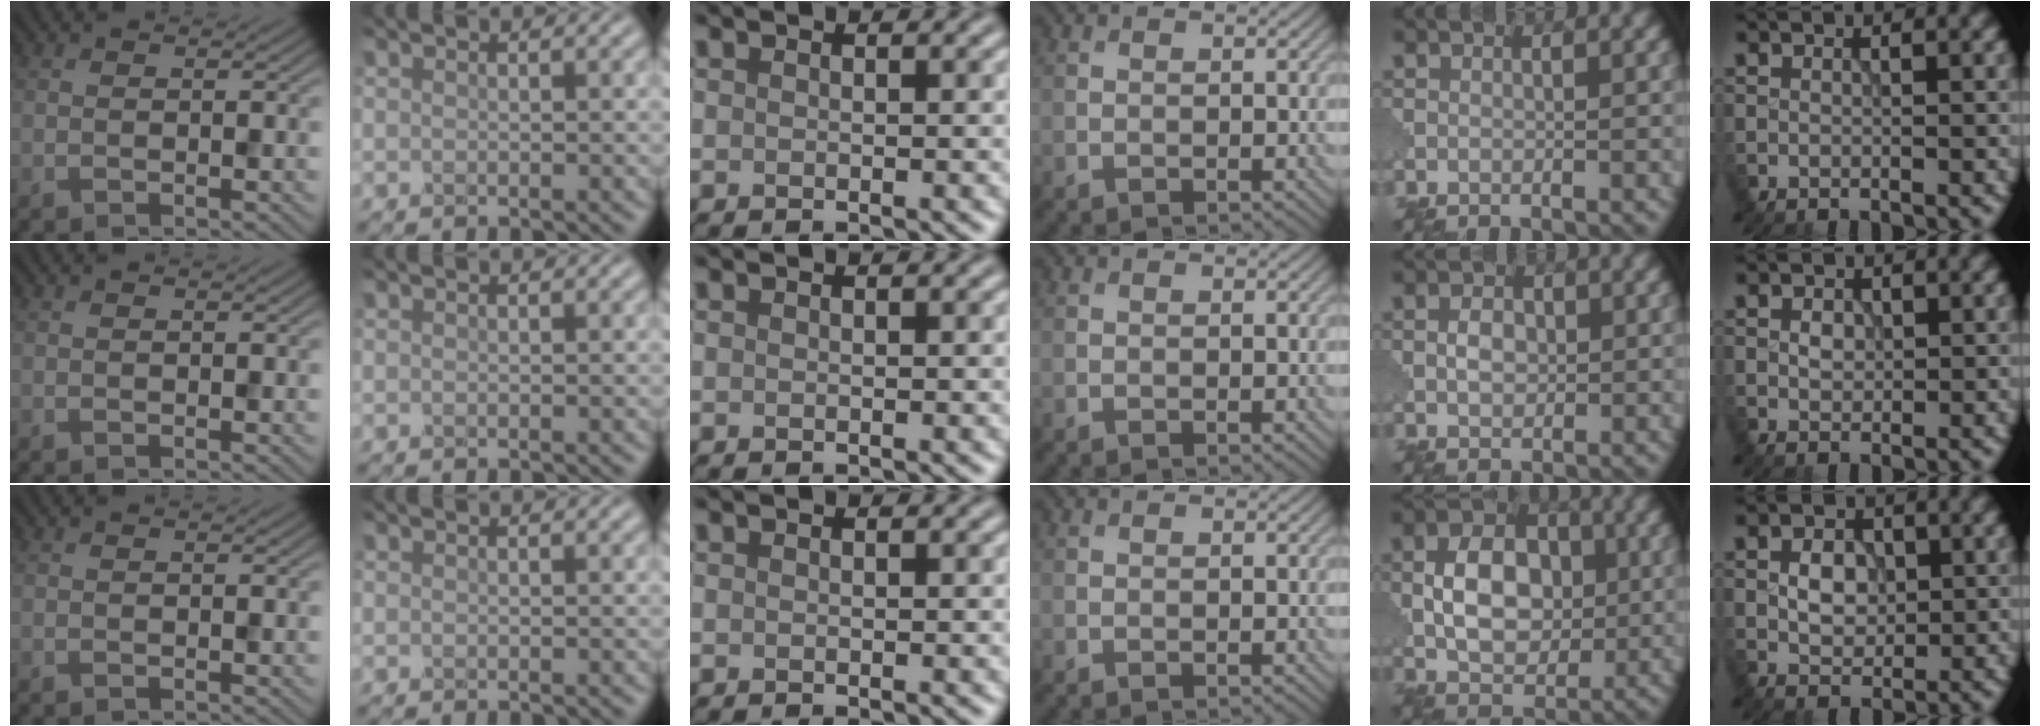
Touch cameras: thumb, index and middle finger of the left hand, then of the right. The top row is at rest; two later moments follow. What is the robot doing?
{"motion": "close", "object": "eyeshadow palette"}